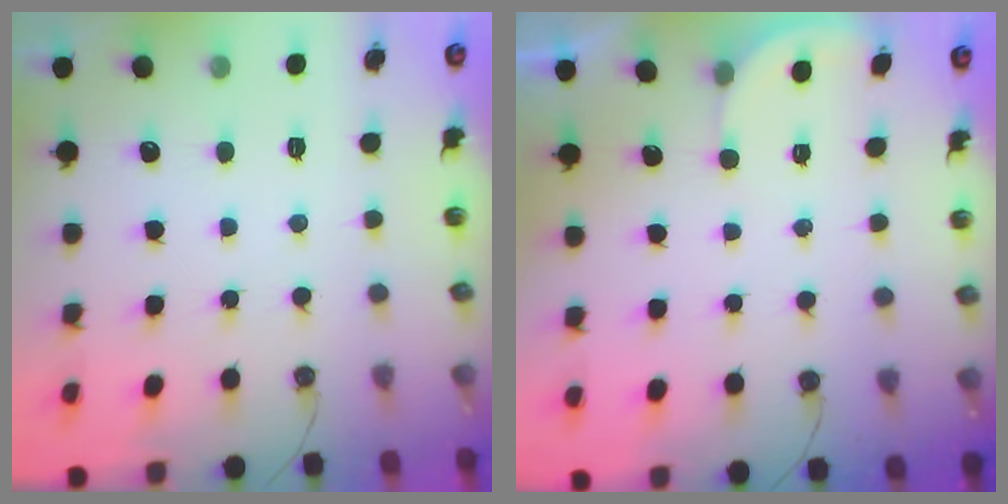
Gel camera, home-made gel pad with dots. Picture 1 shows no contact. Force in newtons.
{"total": 1.4, "press": 1.3, "slide": 0.5}